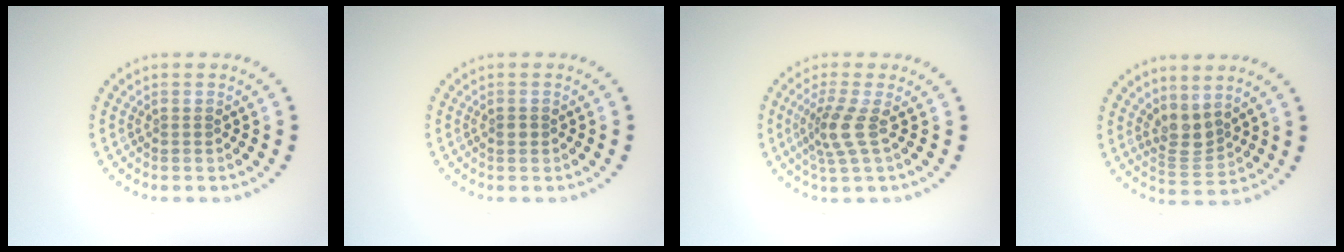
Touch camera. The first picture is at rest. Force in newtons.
{"total": 0.8, "press": 0.8, "slide": 0.1}
{"total": 2.8, "press": 2.0, "slide": 2.0}
{"total": 2.7, "press": 2.1, "slide": 1.7}